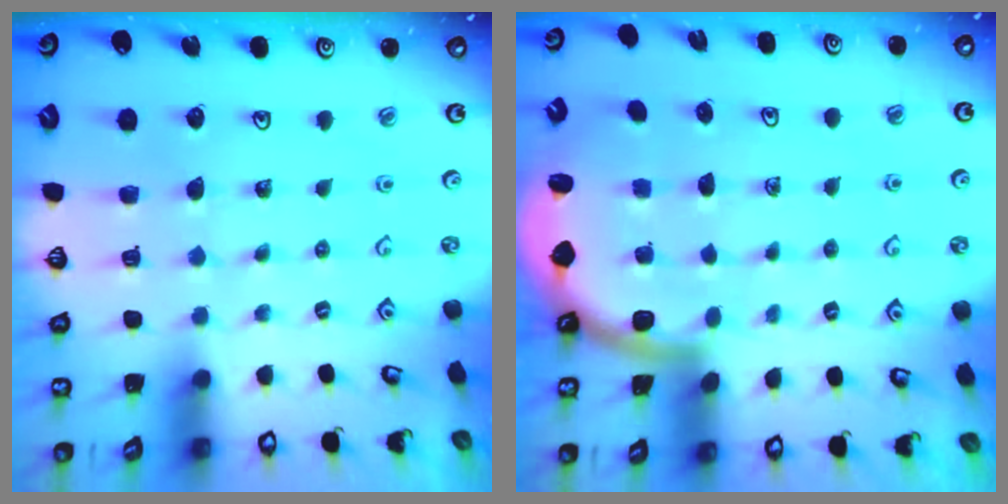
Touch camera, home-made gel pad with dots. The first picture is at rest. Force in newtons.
{"total": 1.6, "press": 1.6, "slide": 0.1}